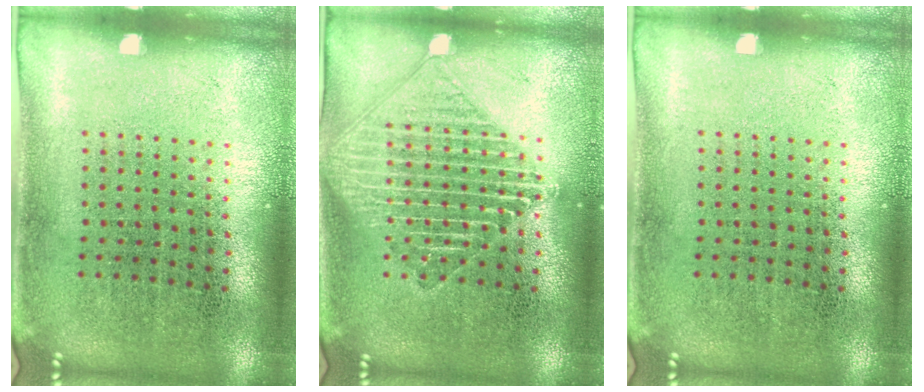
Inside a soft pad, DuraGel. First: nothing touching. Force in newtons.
{"total": 3.4, "press": 3.3, "slide": 0.5}
{"total": 0.0}